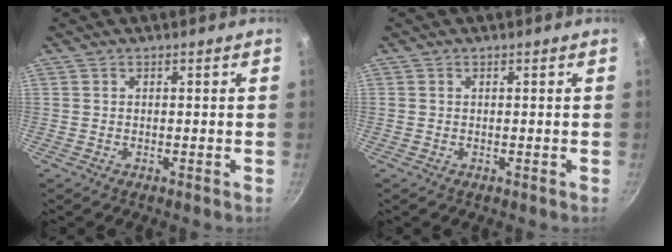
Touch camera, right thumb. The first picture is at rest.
{"total": 0.0}